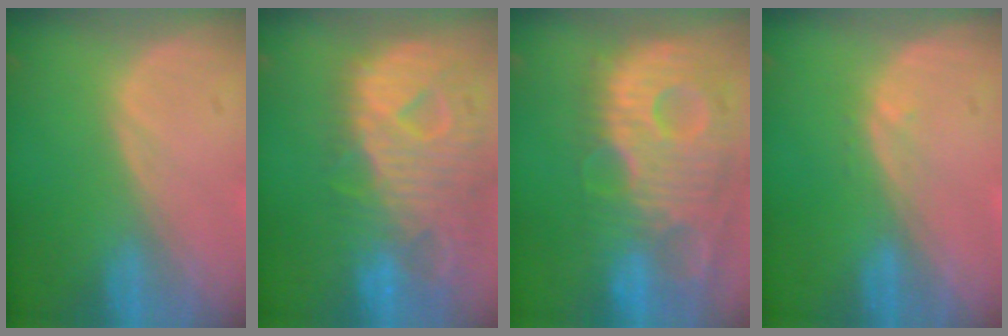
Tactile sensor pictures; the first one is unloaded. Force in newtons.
{"total": 12.8, "press": 11.0, "slide": 6.6}
{"total": 13.5, "press": 11.7, "slide": 6.7}
{"total": 0.7, "press": 0.7, "slide": 0.2}